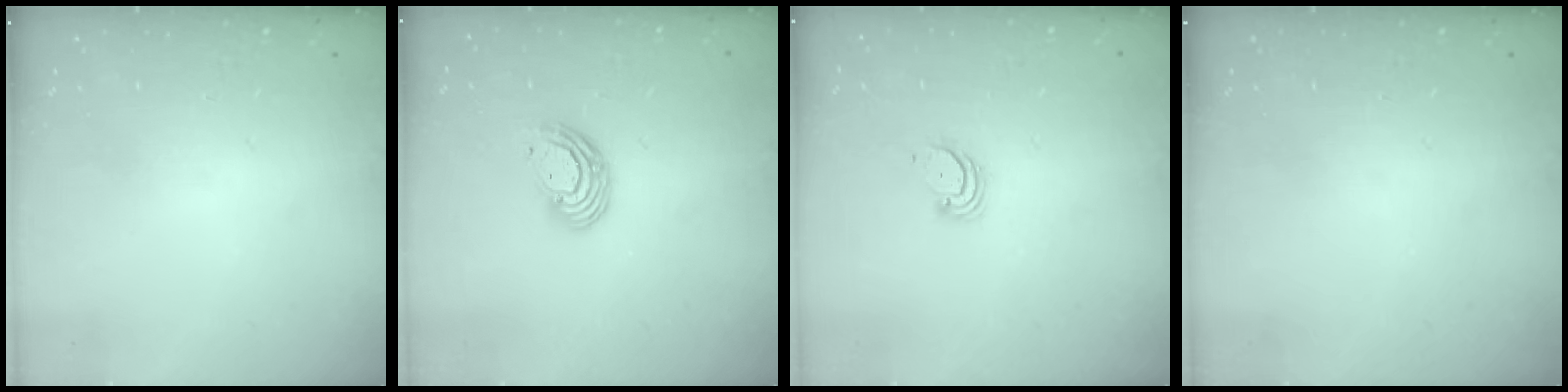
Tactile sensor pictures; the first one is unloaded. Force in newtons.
{"total": 8.4, "press": 8.3, "slide": 1.4}
{"total": 2.2, "press": 2.2, "slide": 0.3}
{"total": 0.0}